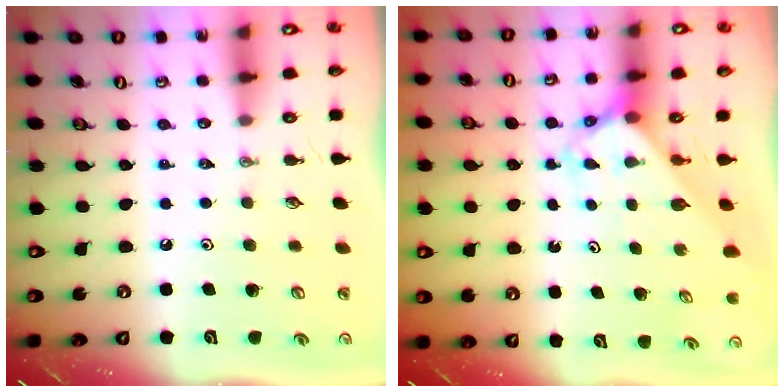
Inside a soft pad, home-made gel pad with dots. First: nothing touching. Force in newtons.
{"total": 2.9, "press": 2.9, "slide": 0.1}